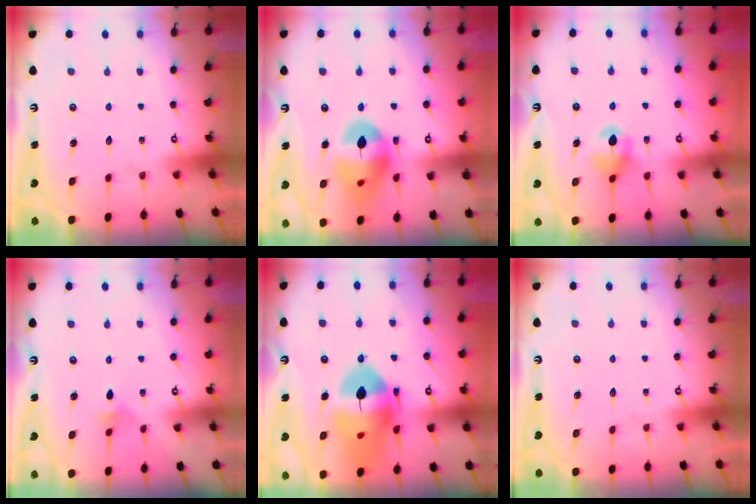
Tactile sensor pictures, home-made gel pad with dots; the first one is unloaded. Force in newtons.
{"total": 15.7, "press": 15.6, "slide": 1.8}
{"total": 6.4, "press": 6.4, "slide": 0.7}
{"total": 3.7, "press": 3.7, "slide": 0.6}
{"total": 19.9, "press": 19.8, "slide": 2.2}
{"total": 0.0}